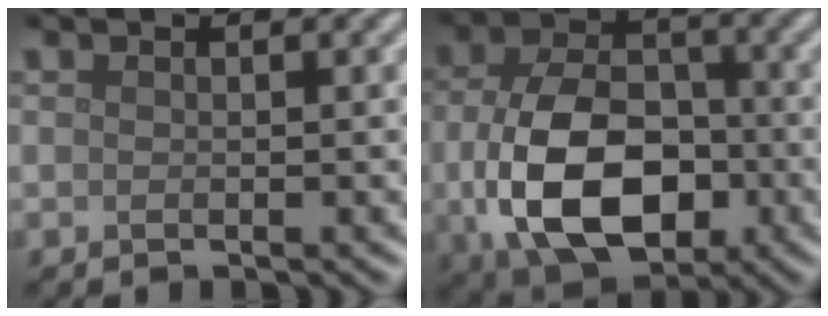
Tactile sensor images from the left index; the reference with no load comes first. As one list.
[{"total": 11.0, "force": [-2.1, 7.2, 8.0], "torque": [-0.171, -0.026, -0.028]}]